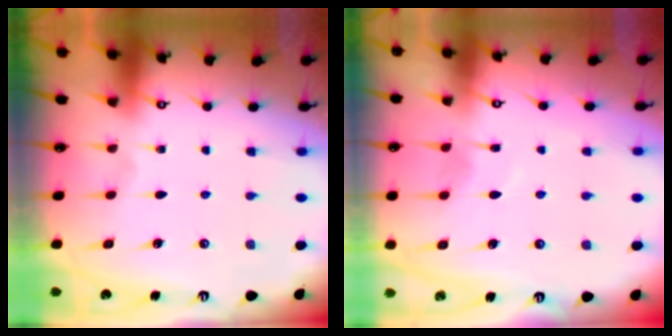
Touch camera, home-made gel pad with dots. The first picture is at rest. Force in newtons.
{"total": 5.2, "press": 5.1, "slide": 0.6}